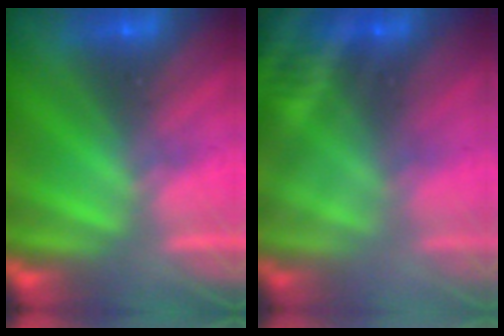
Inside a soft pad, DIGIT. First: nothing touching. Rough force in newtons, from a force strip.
{"total": 2.8}